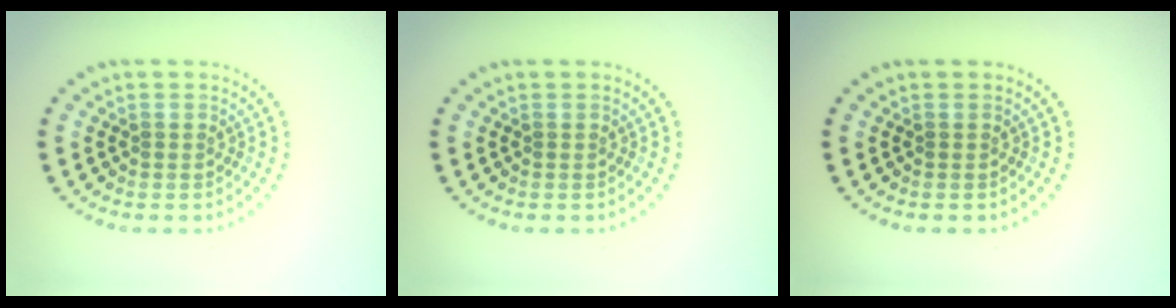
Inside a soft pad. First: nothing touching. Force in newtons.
{"total": 0.0}
{"total": 0.0}